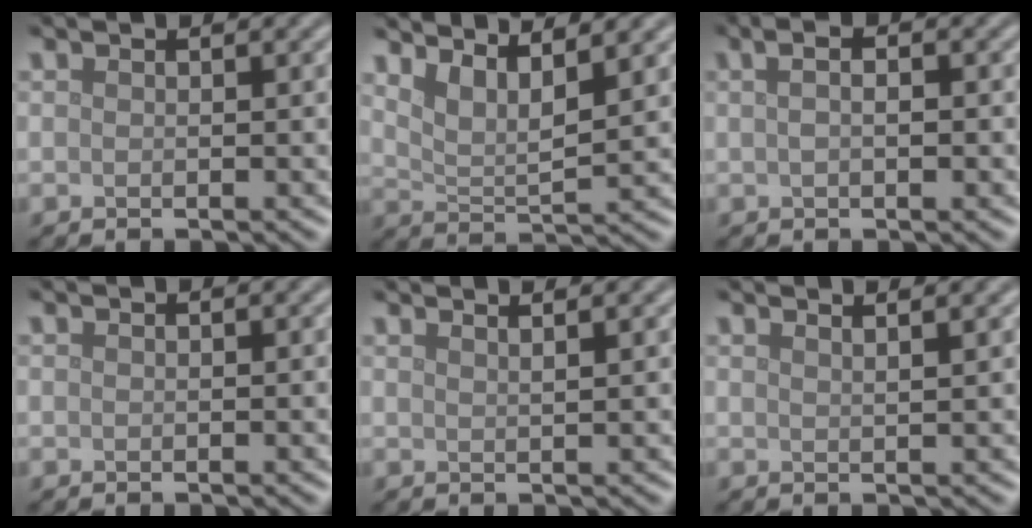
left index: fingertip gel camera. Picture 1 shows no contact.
{"total": 4.1, "force": [2.9, 1.0, 2.7], "torque": [-0.053, -0.001, 0.057]}
{"total": 3.9, "force": [1.3, 2.0, 3.0], "torque": [-0.034, 0.027, -0.004]}
{"total": 0.0}
{"total": 2.8, "force": [2.1, 1.0, 1.5], "torque": [0.008, 0.013, -0.002]}
{"total": 3.1, "force": [2.3, 1.2, 1.7], "torque": [0.008, 0.017, -0.003]}